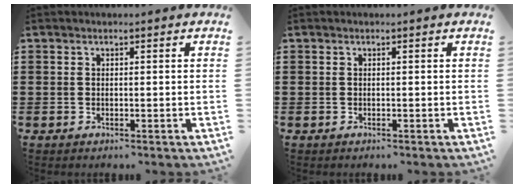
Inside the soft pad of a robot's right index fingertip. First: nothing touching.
{"total": 0.0}